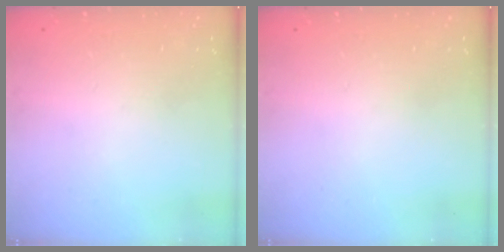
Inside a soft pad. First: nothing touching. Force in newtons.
{"total": 0.0}